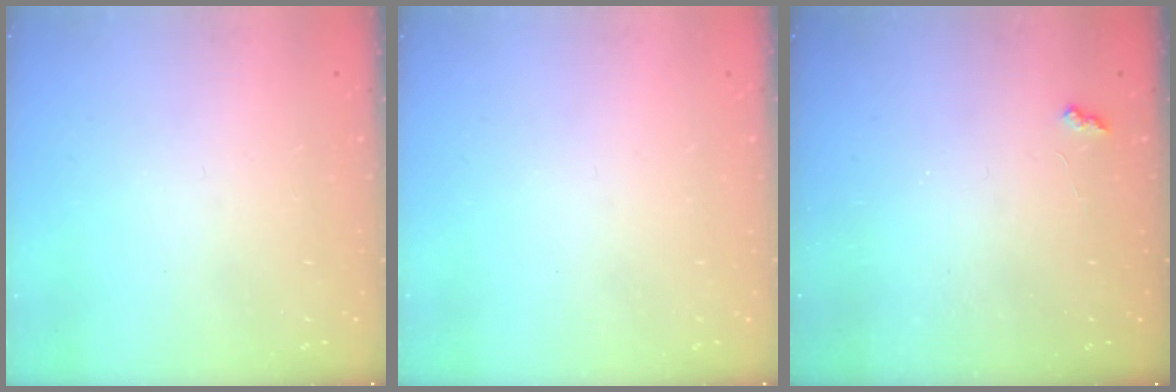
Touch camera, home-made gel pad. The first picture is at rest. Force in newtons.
{"total": 0.0}
{"total": 2.1, "press": 2.1, "slide": 0.5}